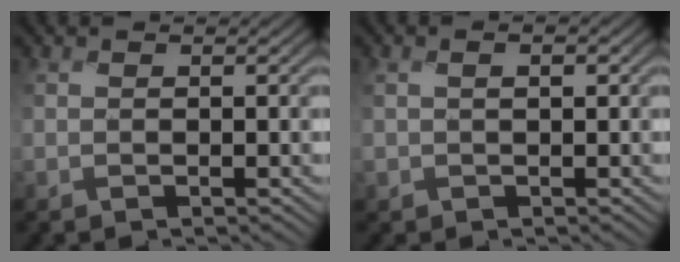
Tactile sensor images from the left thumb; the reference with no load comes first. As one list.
[{"total": 2.0, "force": [0.2, 1.3, 1.5], "torque": [-0.031, -0.001, 0.004]}]